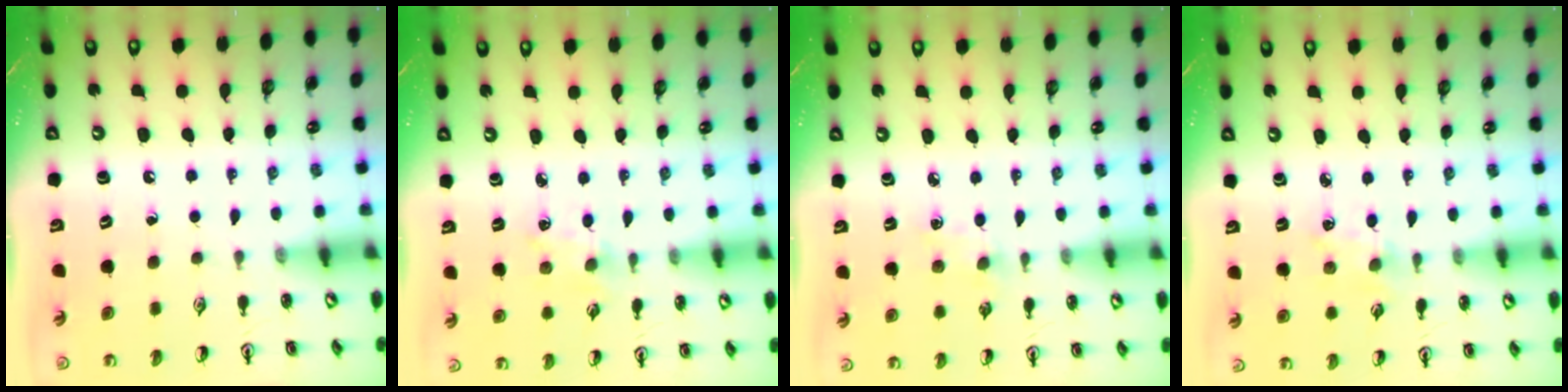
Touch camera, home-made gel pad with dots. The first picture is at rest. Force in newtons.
{"total": 2.8, "press": 2.8, "slide": 0.5}
{"total": 4.5, "press": 4.4, "slide": 0.5}
{"total": 2.8, "press": 2.8, "slide": 0.5}